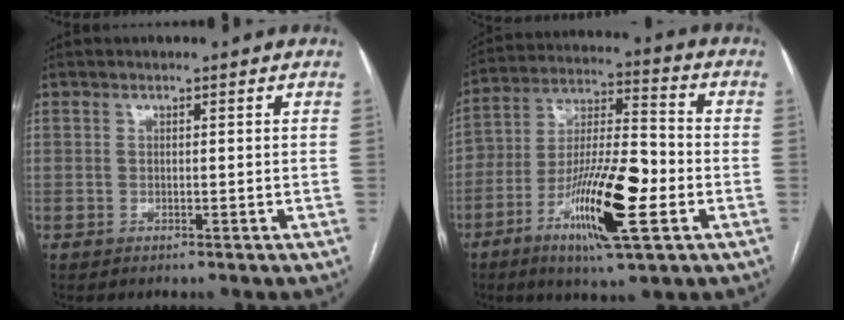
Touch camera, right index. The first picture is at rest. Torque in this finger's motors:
{"motor_torque": [0.92, -0.60, 0.37, 0.21]}